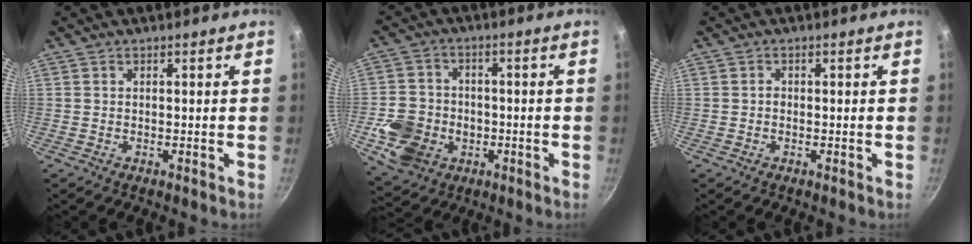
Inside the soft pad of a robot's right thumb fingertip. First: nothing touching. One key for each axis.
{"total": 11.7, "fx": -3.3, "fy": 9.7, "fz": 5.6, "tx": -0.087, "ty": 0.020, "tz": -0.052}
{"total": 0.5, "fx": 0.1, "fy": 0.5, "fz": 0.2, "tx": -0.001, "ty": 0.002, "tz": 0.001}